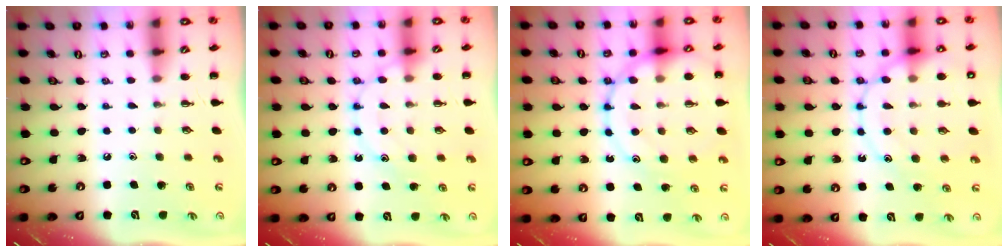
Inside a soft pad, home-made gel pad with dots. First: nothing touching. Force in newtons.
{"total": 13.3, "press": 13.2, "slide": 1.4}
{"total": 18.8, "press": 18.7, "slide": 1.9}
{"total": 16.5, "press": 16.3, "slide": 2.2}